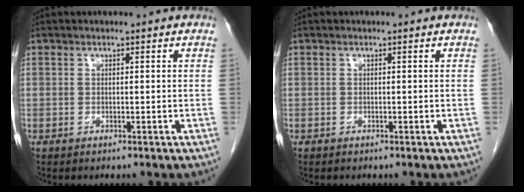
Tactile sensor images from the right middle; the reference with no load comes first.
{"total": 0.0}